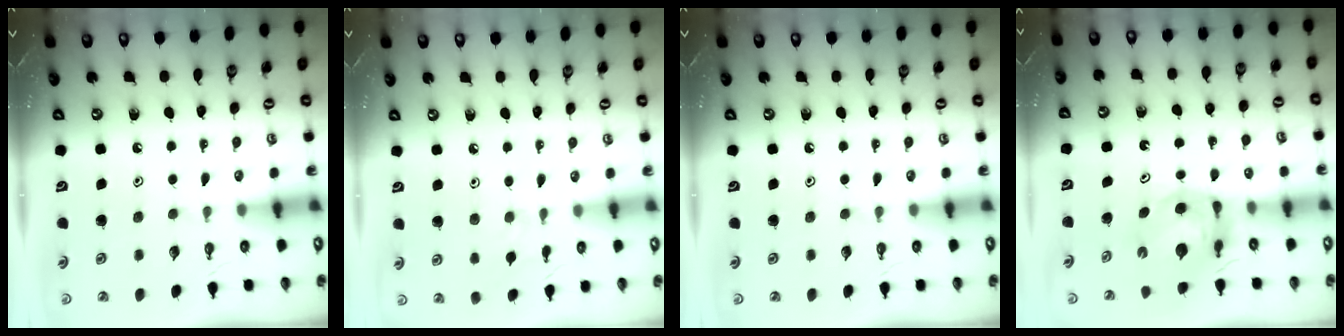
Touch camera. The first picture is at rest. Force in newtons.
{"total": 2.6, "press": 2.6, "slide": 0.5}
{"total": 0.0}
{"total": 6.9, "press": 6.9, "slide": 0.6}